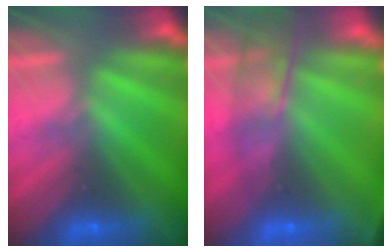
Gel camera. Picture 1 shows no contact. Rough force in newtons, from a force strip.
{"total": 7.3}